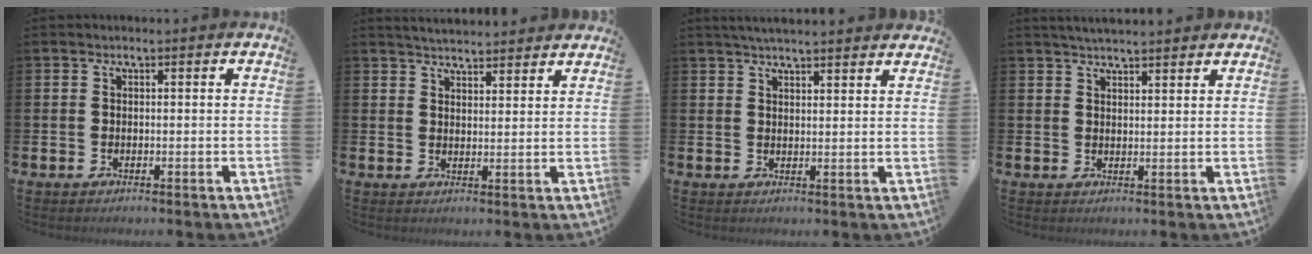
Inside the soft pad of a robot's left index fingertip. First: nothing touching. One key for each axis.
{"total": 3.8, "fx": 3.8, "fy": 0.3, "fz": 0.1, "tx": -0.008, "ty": -0.020, "tz": 0.068}
{"total": 3.5, "fx": 3.4, "fy": 0.0, "fz": 0.7, "tx": -0.026, "ty": -0.008, "tz": 0.063}
{"total": 3.1, "fx": 3.0, "fy": 0.2, "fz": 0.5, "tx": -0.013, "ty": -0.010, "tz": 0.055}